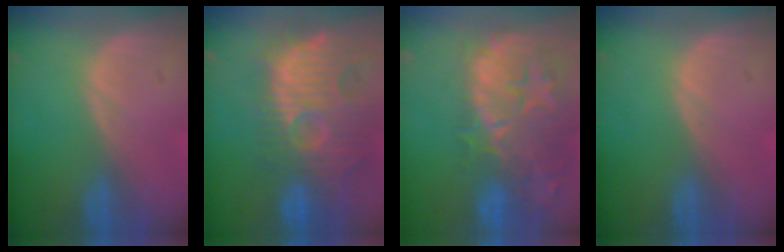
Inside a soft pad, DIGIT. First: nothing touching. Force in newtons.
{"total": 14.1, "press": 12.4, "slide": 6.7}
{"total": 14.8, "press": 11.8, "slide": 8.9}
{"total": 0.0}